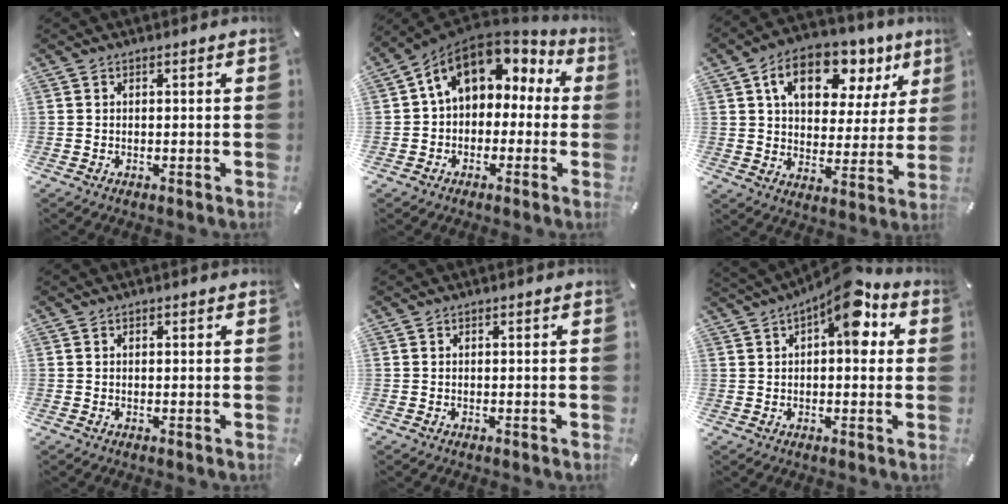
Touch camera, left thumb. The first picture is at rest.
{"total": 11.5, "force": [4.1, 8.4, 6.7], "torque": [-0.114, -0.007, 0.075]}
{"total": 14.0, "force": [7.6, 9.0, 7.6], "torque": [-0.114, -0.034, 0.131]}
{"total": 0.0}
{"total": 0.0}
{"total": 11.6, "force": [5.1, 5.0, 9.1], "torque": [-0.122, -0.022, 0.082]}